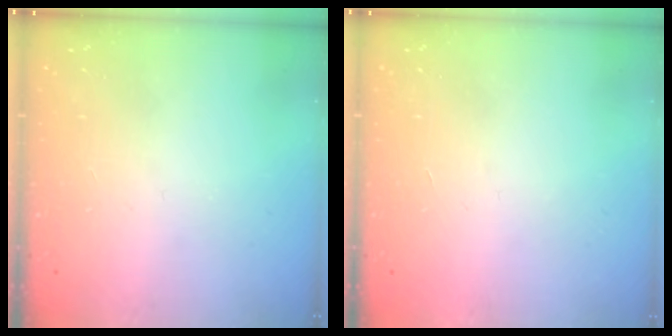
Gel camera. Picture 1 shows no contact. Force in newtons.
{"total": 1.7, "press": 1.7, "slide": 0.1}